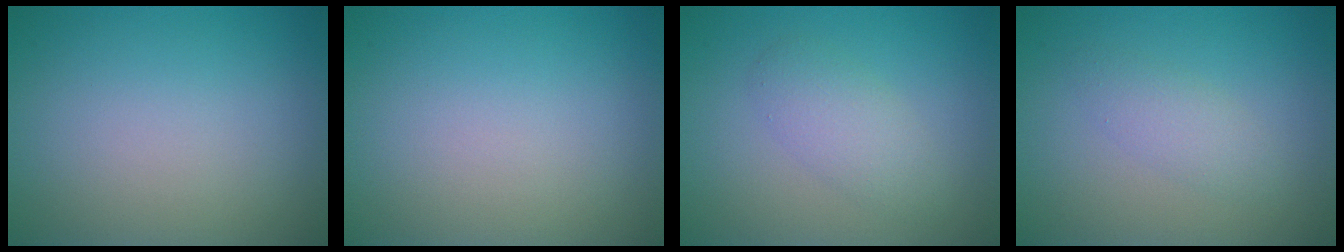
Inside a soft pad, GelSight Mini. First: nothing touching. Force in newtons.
{"total": 0.0}
{"total": 2.6, "press": 2.6, "slide": 0.2}
{"total": 1.8, "press": 1.8, "slide": 0.1}